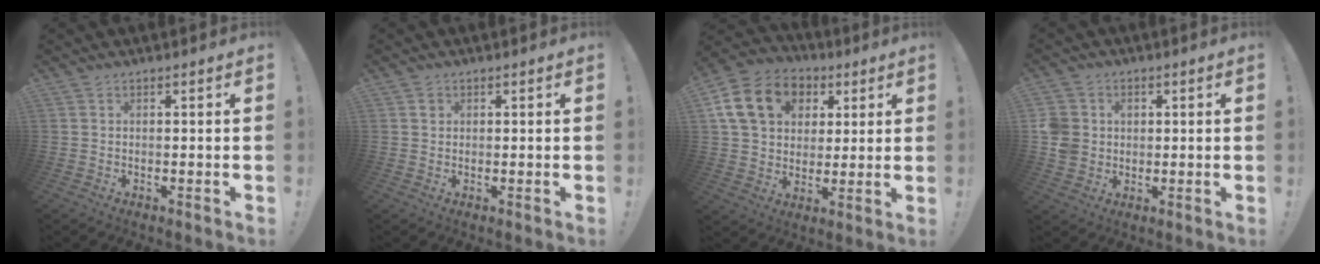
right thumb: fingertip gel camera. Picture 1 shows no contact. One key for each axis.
{"total": 1.3, "fx": 0.6, "fy": 1.1, "fz": 0.3, "tx": 0.007, "ty": -0.003, "tz": 0.007}
{"total": 18.3, "fx": 6.2, "fy": 14.2, "fz": 9.8, "tx": -0.144, "ty": -0.007, "tz": 0.127}
{"total": 7.4, "fx": 0.4, "fy": 6.9, "fz": 2.6, "tx": -0.062, "ty": 0.004, "tz": 0.010}